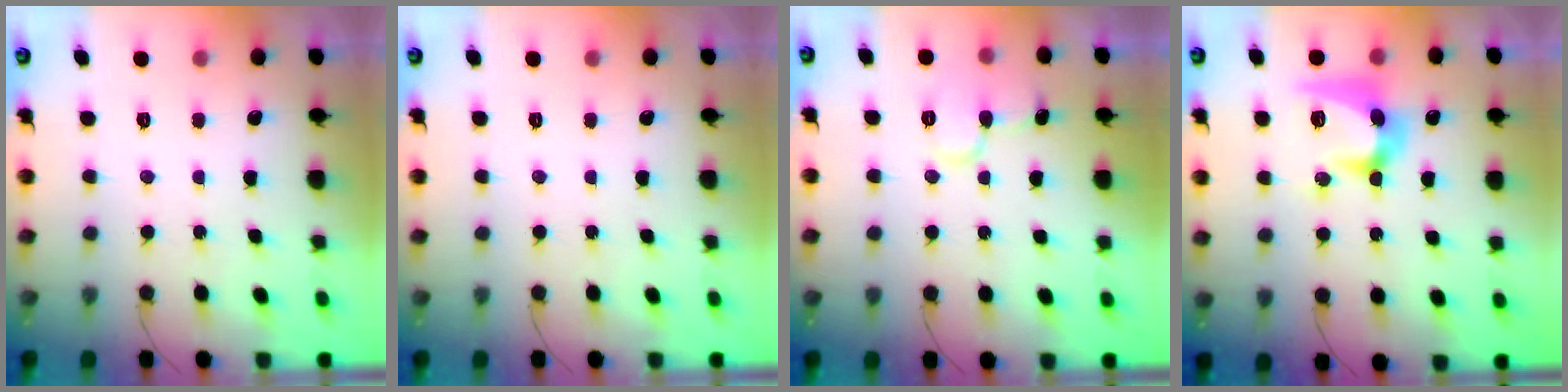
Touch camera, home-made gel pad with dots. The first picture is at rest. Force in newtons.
{"total": 0.0}
{"total": 8.5, "press": 8.5, "slide": 1.0}
{"total": 14.4, "press": 14.3, "slide": 0.7}